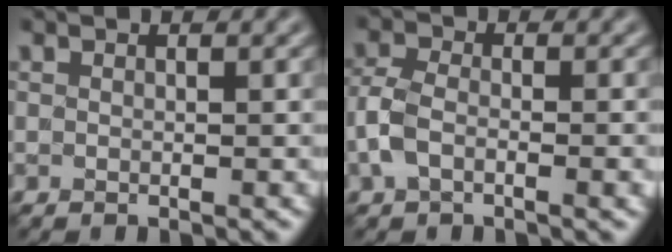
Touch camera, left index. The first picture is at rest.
{"total": 3.5, "force": [-1.4, 1.7, 2.7], "torque": [-0.065, 0.003, -0.033]}